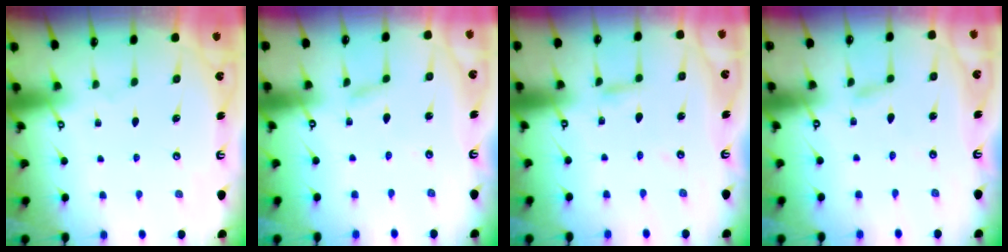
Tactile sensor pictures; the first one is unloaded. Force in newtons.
{"total": 1.9, "press": 1.9, "slide": 0.2}
{"total": 2.9, "press": 2.9, "slide": 0.1}
{"total": 1.6, "press": 1.6, "slide": 0.1}